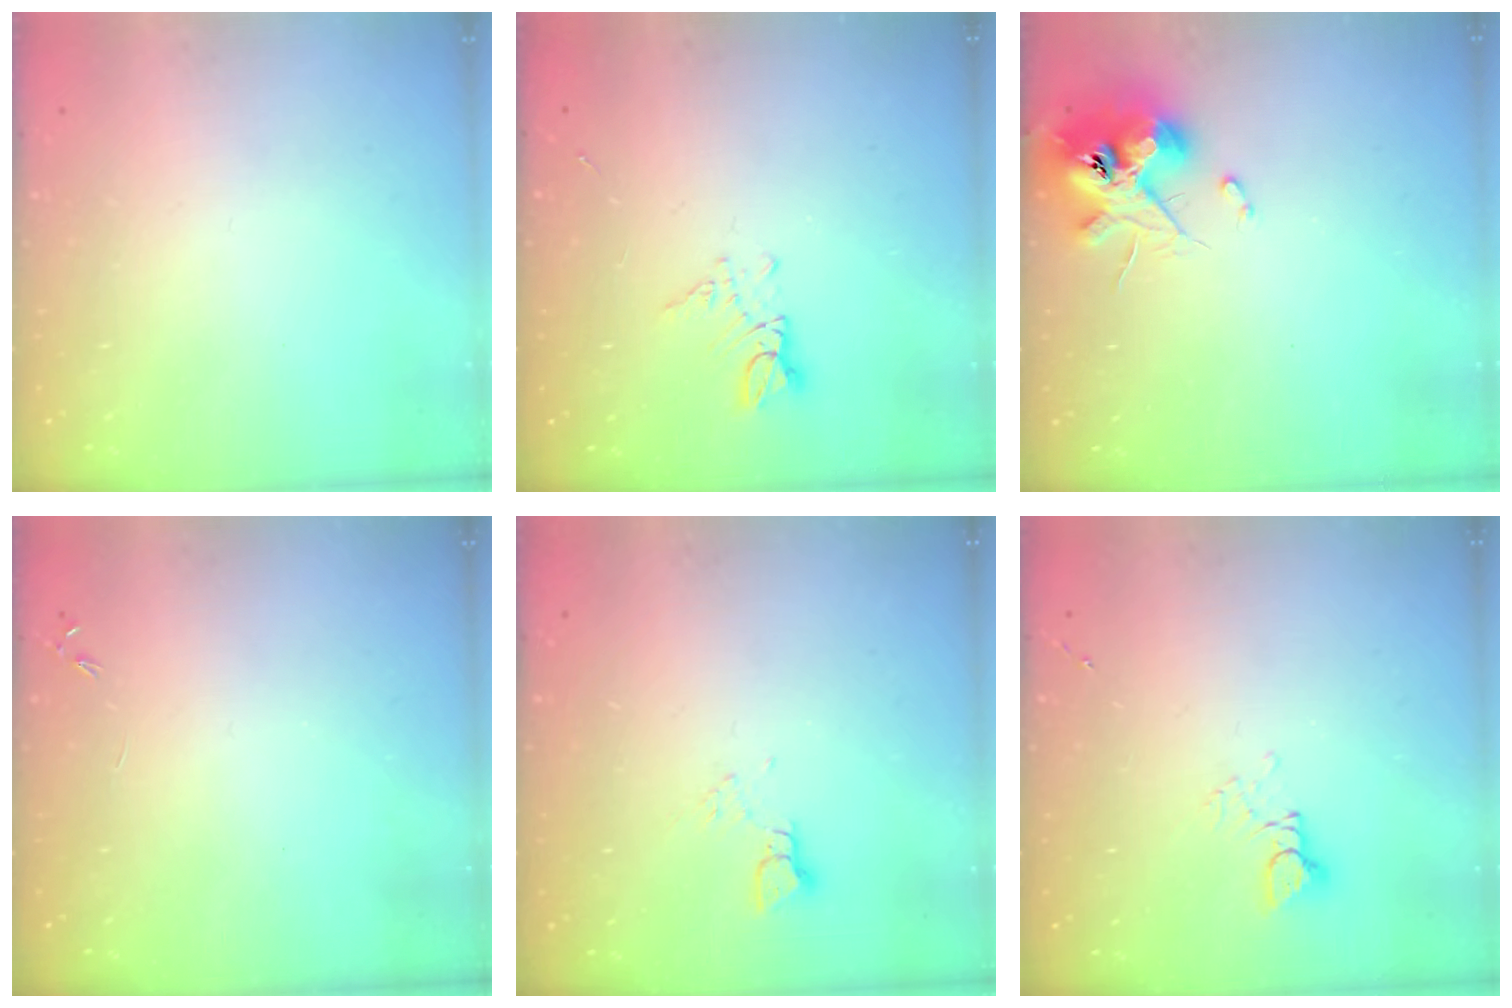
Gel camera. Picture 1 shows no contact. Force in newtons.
{"total": 3.7, "press": 3.7, "slide": 0.5}
{"total": 12.4, "press": 12.3, "slide": 0.9}
{"total": 0.0}
{"total": 2.5, "press": 2.5, "slide": 0.3}
{"total": 2.7, "press": 2.7, "slide": 0.2}